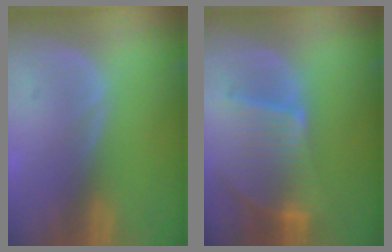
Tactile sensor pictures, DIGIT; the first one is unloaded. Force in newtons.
{"total": 9.4, "press": 8.2, "slide": 4.6}